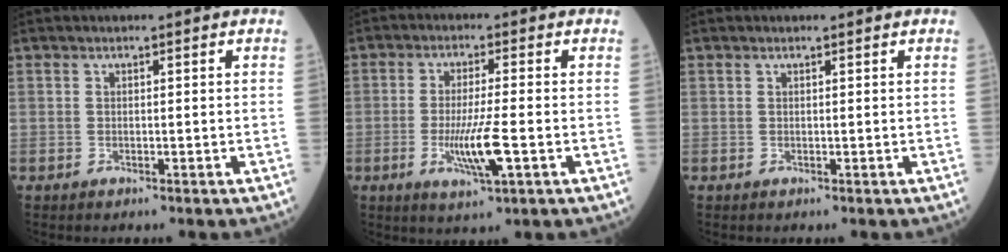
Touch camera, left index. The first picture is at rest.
{"total": 6.8, "force": [-1.9, 0.2, 6.5], "torque": [-0.126, -0.018, -0.035]}
{"total": 0.6, "force": [0.6, -0.1, 0.2], "torque": [-0.009, 0.005, 0.010]}